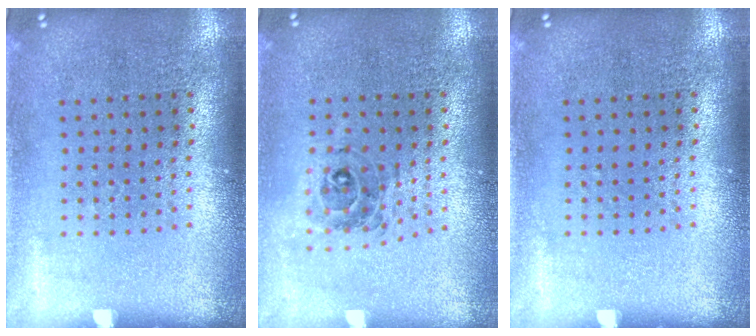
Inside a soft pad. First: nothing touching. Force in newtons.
{"total": 0.7, "press": 0.7, "slide": 0.1}
{"total": 0.0}